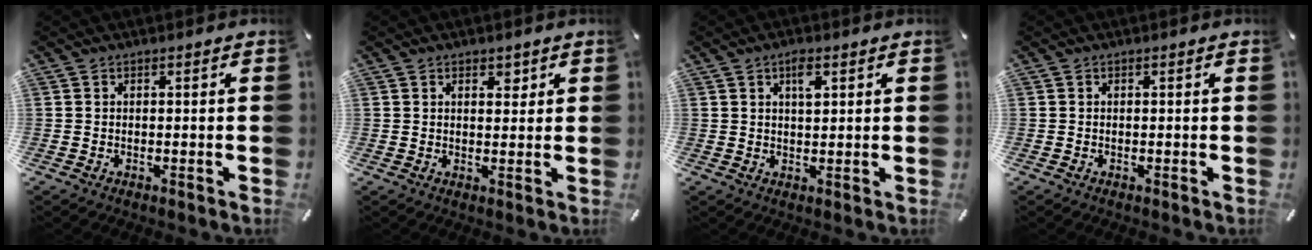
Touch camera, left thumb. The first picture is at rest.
{"total": 2.3, "force": [1.2, 1.6, 1.2], "torque": [-0.003, -0.007, 0.015]}
{"total": 3.6, "force": [1.6, 1.5, 2.8], "torque": [-0.045, -0.002, 0.023]}
{"total": 0.0}